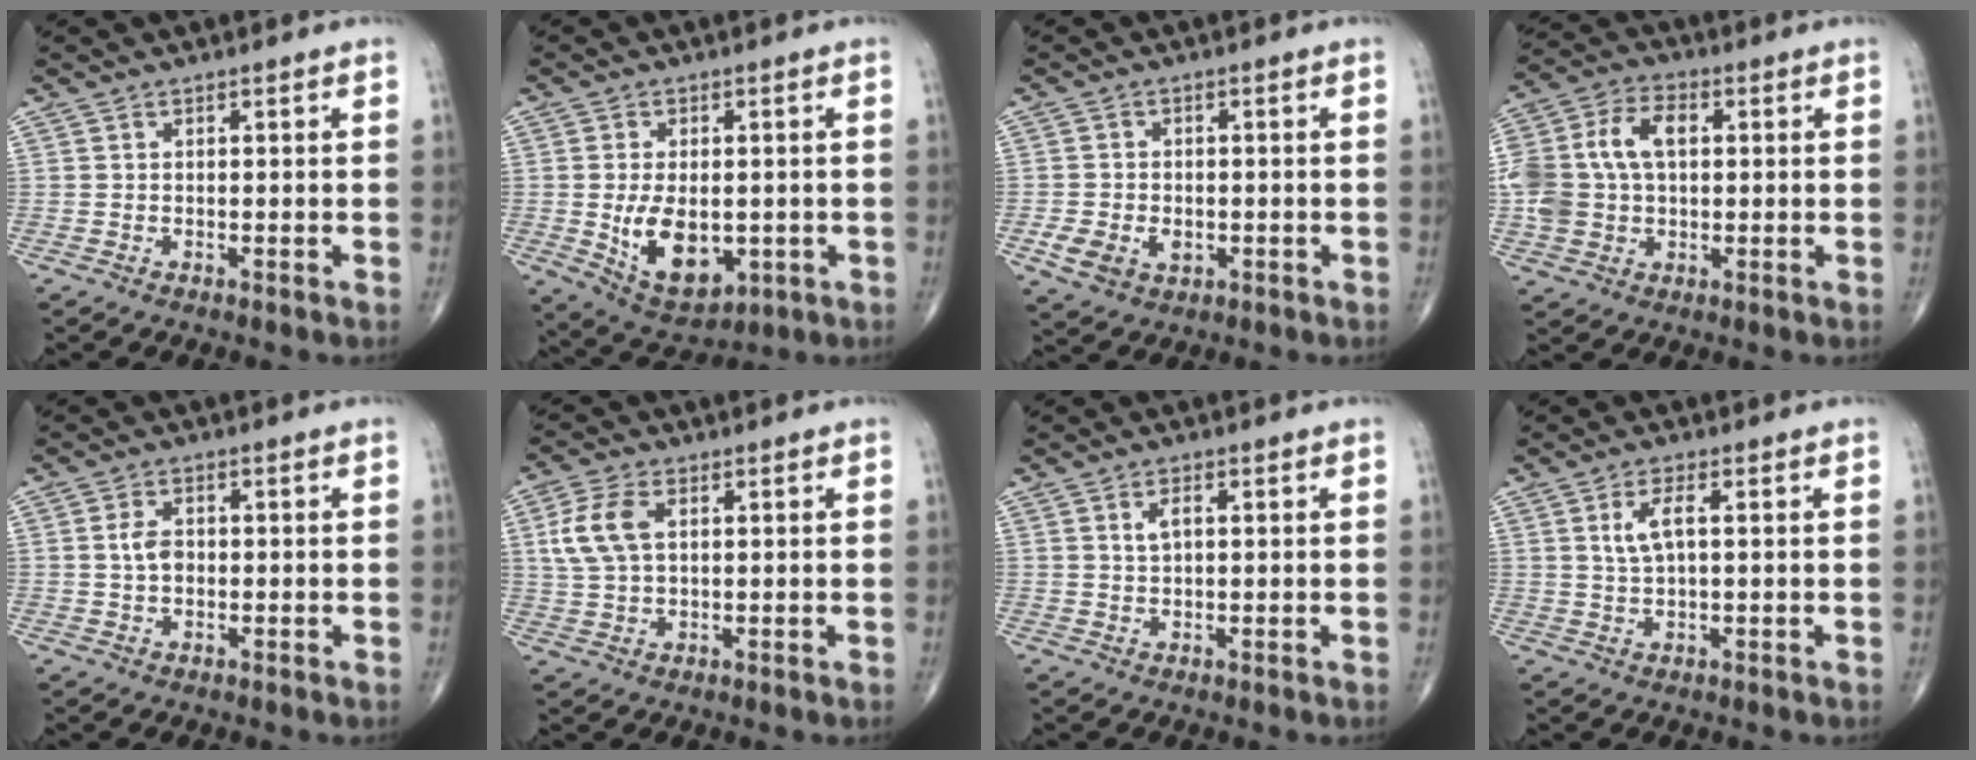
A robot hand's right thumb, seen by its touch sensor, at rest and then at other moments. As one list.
[{"total": 11.8, "force": [-1.7, 7.0, 9.4], "torque": [-0.137, -0.011, -0.008]}, {"total": 6.9, "force": [-2.1, 5.1, 4.1], "torque": [-0.073, 0.008, -0.028]}, {"total": 13.3, "force": [1.6, 9.0, 9.7], "torque": [-0.186, 0.024, 0.025]}, {"total": 1.8, "force": [0.5, 0.9, 1.4], "torque": [-0.029, -0.001, 0.011]}, {"total": 7.8, "force": [1.9, 4.6, 6.1], "torque": [-0.135, 0.007, 0.040]}, {"total": 2.7, "force": [0.8, 1.4, 2.2], "torque": [-0.038, 0.001, 0.016]}, {"total": 4.6, "force": [1.2, 1.7, 4.1], "torque": [-0.088, 0.003, 0.024]}]